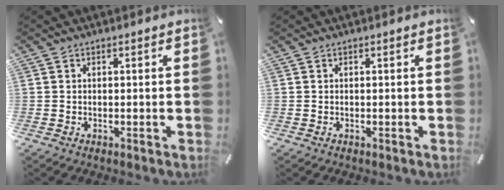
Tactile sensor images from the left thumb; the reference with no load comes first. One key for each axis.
{"total": 0.0}